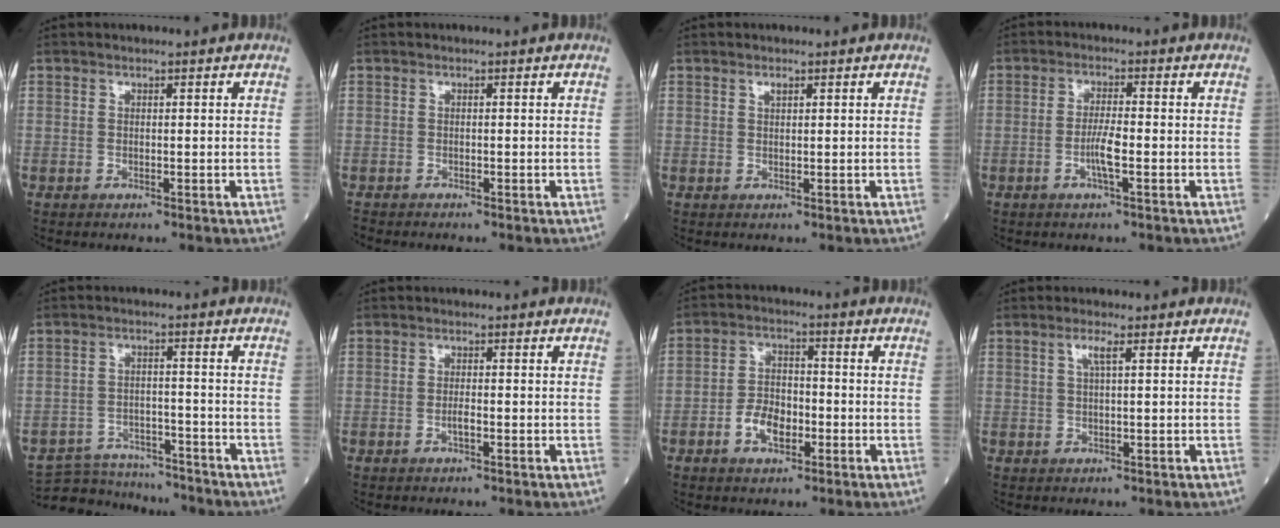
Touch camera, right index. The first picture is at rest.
{"total": 0.8, "force": [-0.8, 0.0, 0.0], "torque": [-0.004, -0.003, -0.018]}
{"total": 0.7, "force": [0.5, 0.2, 0.5], "torque": [-0.012, -0.001, 0.008]}
{"total": 3.7, "force": [-1.2, 0.2, 3.5], "torque": [-0.071, -0.003, -0.026]}
{"total": 10.9, "force": [-10.5, 2.6, 1.3], "torque": [-0.019, 0.013, -0.159]}
{"total": 1.3, "force": [-0.5, 0.2, 1.2], "torque": [-0.024, 0.000, -0.011]}
{"total": 6.0, "force": [-2.4, 3.4, 4.4], "torque": [-0.086, 0.011, -0.044]}
{"total": 1.9, "force": [0.8, -0.1, 1.8], "torque": [-0.041, 0.004, 0.014]}